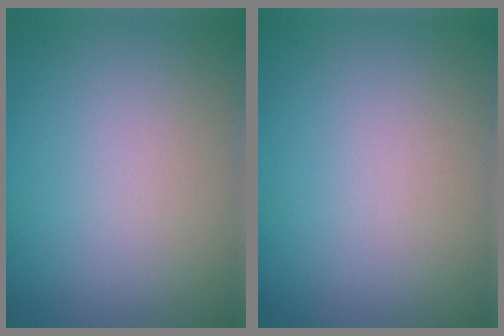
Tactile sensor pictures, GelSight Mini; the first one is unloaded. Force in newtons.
{"total": 0.0}